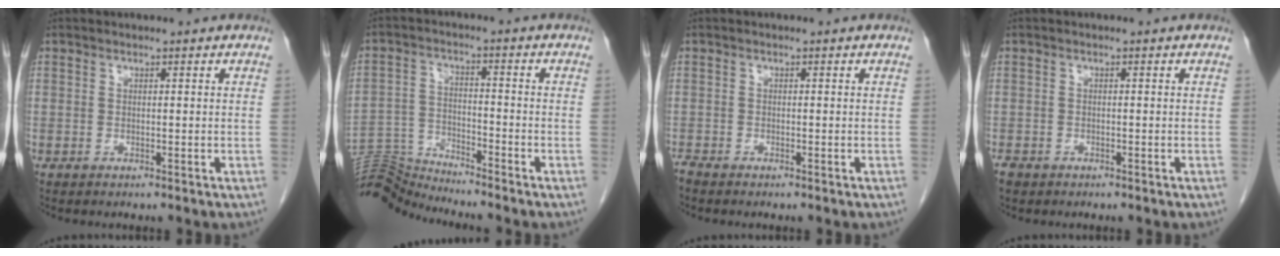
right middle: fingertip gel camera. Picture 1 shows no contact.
{"total": 8.2, "force": [-7.9, -1.8, -1.1], "torque": [0.013, 0.008, -0.151]}
{"total": 1.1, "force": [-1.0, 0.1, 0.3], "torque": [-0.012, -0.003, -0.021]}
{"total": 1.7, "force": [-1.3, 1.1, 0.6], "torque": [-0.016, -0.001, -0.020]}